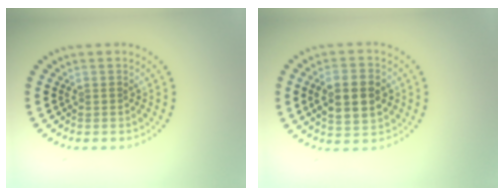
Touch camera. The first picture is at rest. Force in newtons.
{"total": 5.5, "press": 5.5, "slide": 0.3}